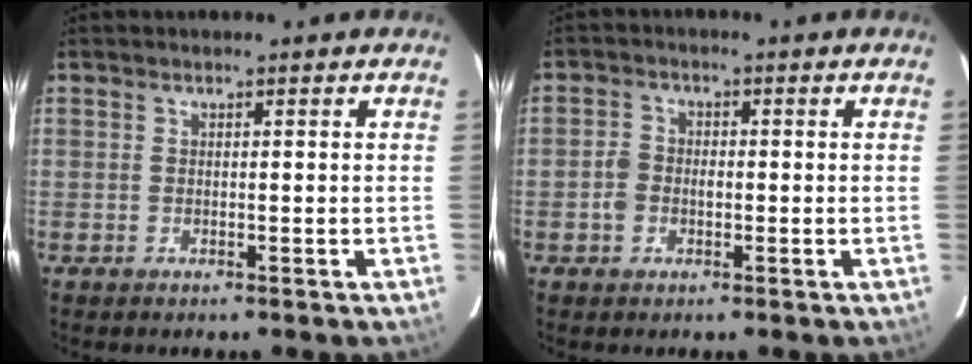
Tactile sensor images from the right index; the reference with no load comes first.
{"total": 3.1, "force": [-1.0, 2.6, 1.4], "torque": [-0.031, 0.010, -0.019]}